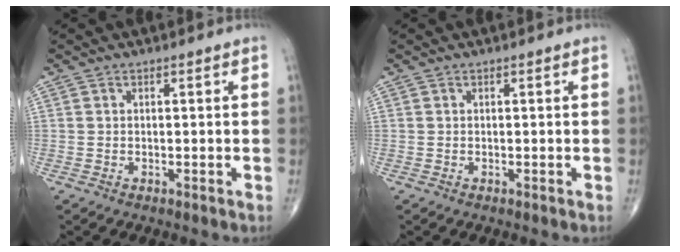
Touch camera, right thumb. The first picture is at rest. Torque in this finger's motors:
{"motor_torque": [0.02, 0.01, 0.00, 0.00, 0.01]}